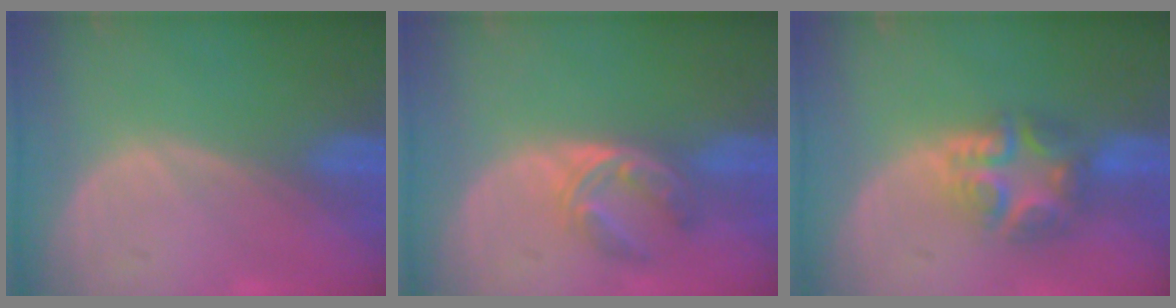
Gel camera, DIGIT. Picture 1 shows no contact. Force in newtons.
{"total": 5.9, "press": 5.0, "slide": 3.2}
{"total": 7.5, "press": 6.5, "slide": 3.7}